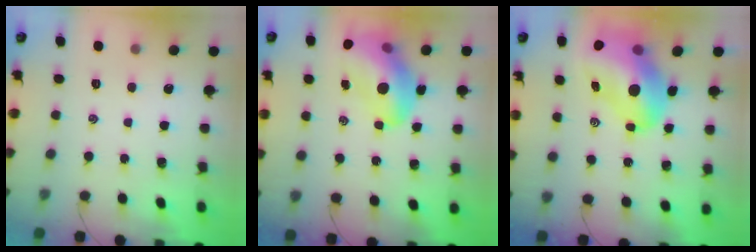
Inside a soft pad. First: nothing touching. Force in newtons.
{"total": 14.5, "press": 13.8, "slide": 4.3}
{"total": 19.0, "press": 18.2, "slide": 5.6}